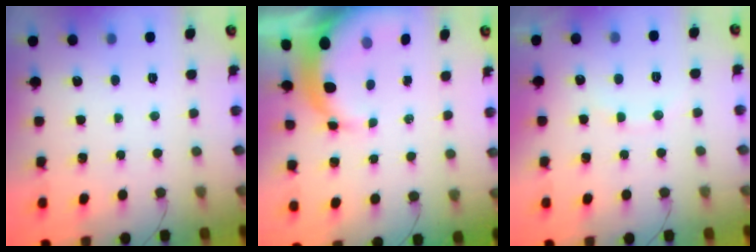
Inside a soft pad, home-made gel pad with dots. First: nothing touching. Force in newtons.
{"total": 8.4, "press": 8.3, "slide": 1.5}
{"total": 6.7, "press": 6.6, "slide": 1.2}